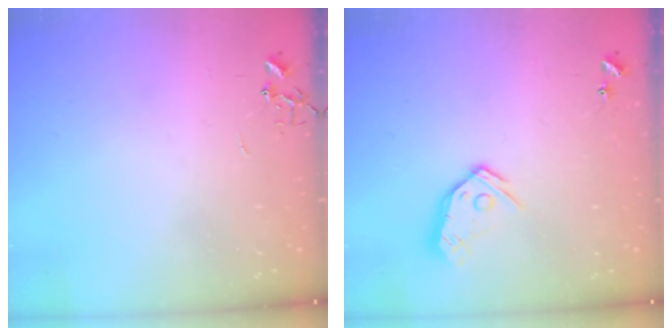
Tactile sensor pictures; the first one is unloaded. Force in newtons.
{"total": 9.9, "press": 9.9, "slide": 0.8}